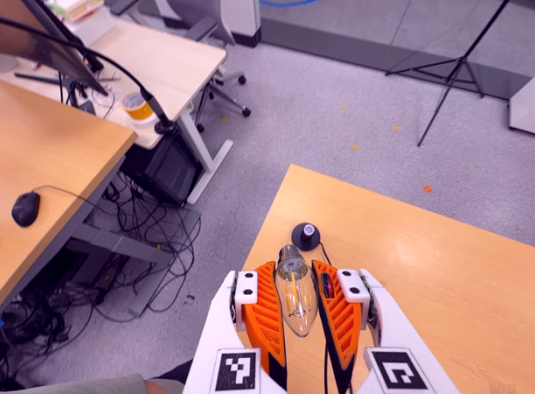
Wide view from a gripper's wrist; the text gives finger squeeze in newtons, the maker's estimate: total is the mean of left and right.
{"total": 21.0, "left": 23.4, "right": 18.5}